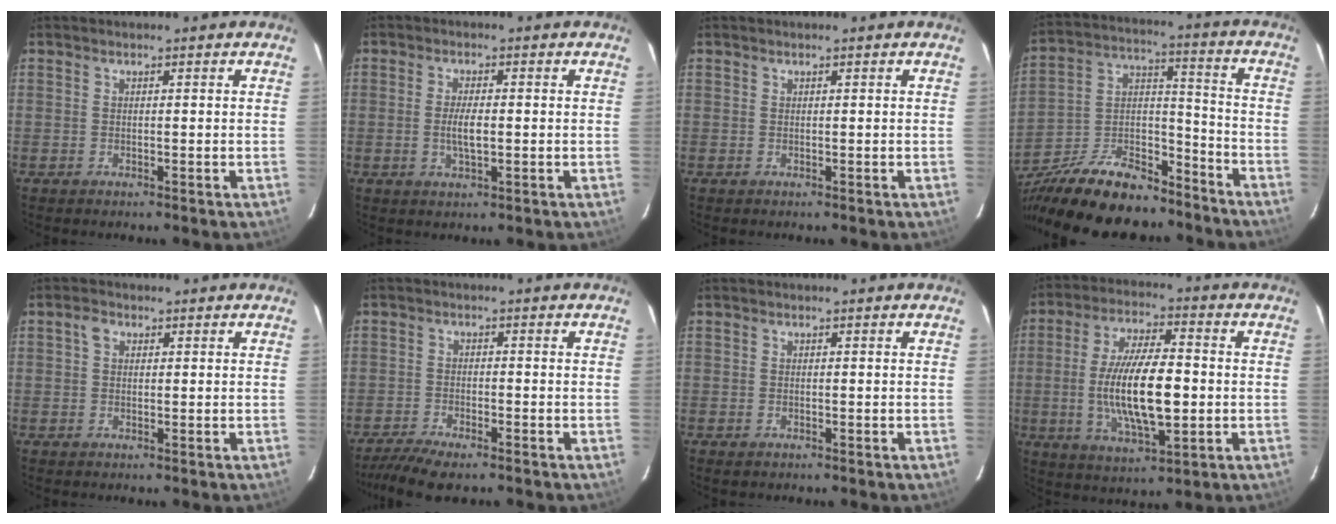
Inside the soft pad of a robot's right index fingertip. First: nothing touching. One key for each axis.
{"total": 3.6, "fx": -0.4, "fy": 1.0, "fz": 3.4, "tx": -0.065, "ty": -0.005, "tz": -0.005}
{"total": 0.0}
{"total": 23.2, "fx": -17.6, "fy": 9.8, "fz": 11.6, "tx": -0.241, "ty": 0.018, "tz": -0.282}
{"total": 2.0, "fx": 0.6, "fy": 1.6, "fz": 1.0, "tx": -0.018, "ty": 0.009, "tz": 0.008}
{"total": 7.5, "fx": -6.1, "fy": 1.6, "fz": 4.1, "tx": -0.106, "ty": -0.022, "tz": -0.110}
{"total": 0.6, "fx": -0.4, "fy": 0.5, "fz": 0.2, "tx": -0.004, "ty": -0.002, "tz": -0.008}
{"total": 15.0, "fx": -1.5, "fy": 5.0, "fz": 14.1, "tx": -0.269, "ty": -0.007, "tz": -0.022}